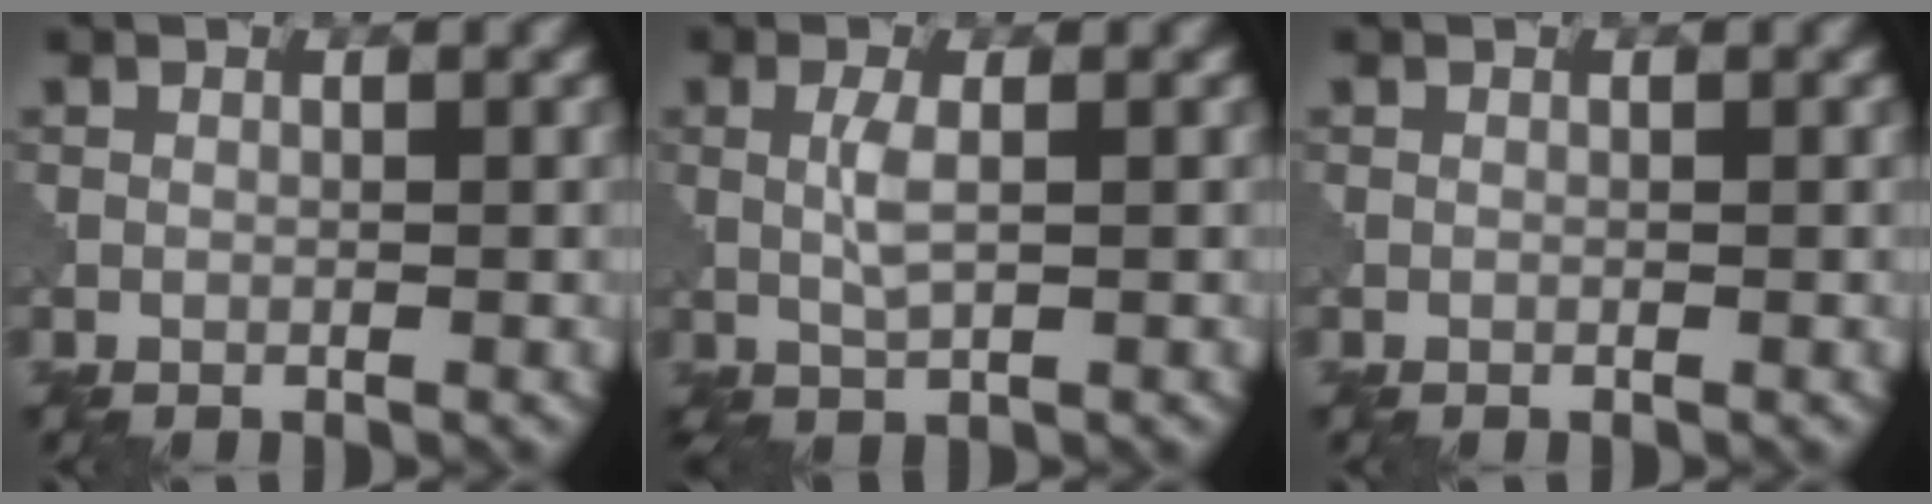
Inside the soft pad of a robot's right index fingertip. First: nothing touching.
{"total": 2.2, "force": [0.2, 0.5, 2.1], "torque": [-0.051, 0.003, 0.005]}
{"total": 0.0}